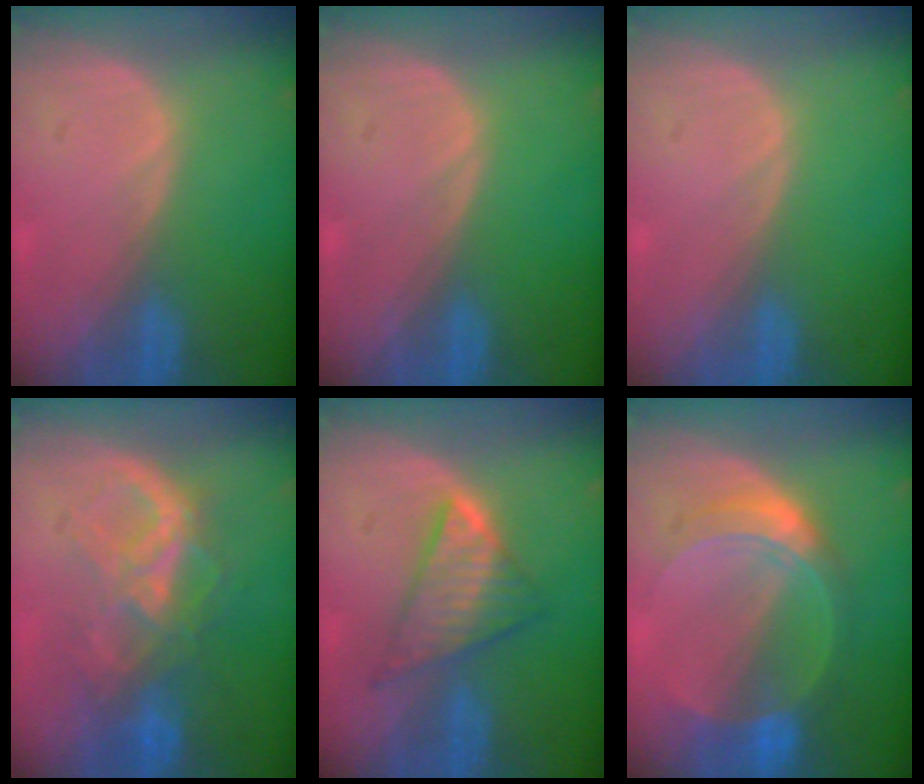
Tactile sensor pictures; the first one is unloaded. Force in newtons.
{"total": 0.0}
{"total": 0.0}
{"total": 7.9, "press": 7.6, "slide": 2.3}
{"total": 6.4, "press": 6.4, "slide": 0.1}
{"total": 7.1, "press": 7.1, "slide": 0.4}